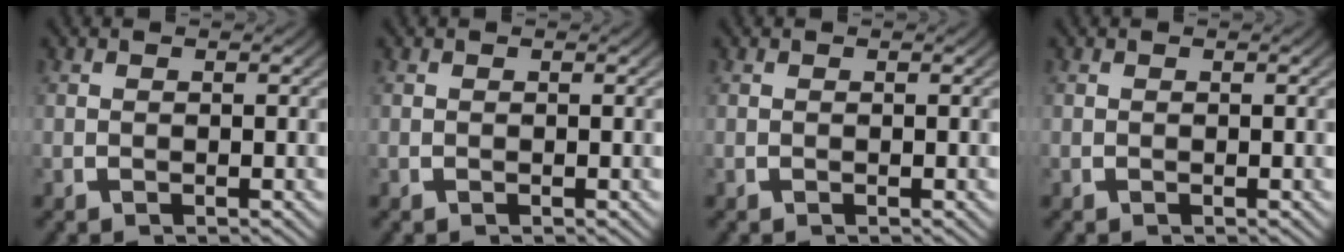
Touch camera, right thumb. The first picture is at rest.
{"total": 0.0}
{"total": 0.0}
{"total": 0.0}